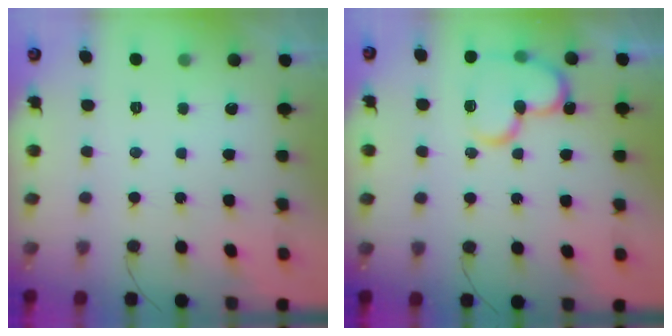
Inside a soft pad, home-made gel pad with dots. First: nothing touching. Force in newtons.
{"total": 17.3, "press": 17.2, "slide": 1.6}